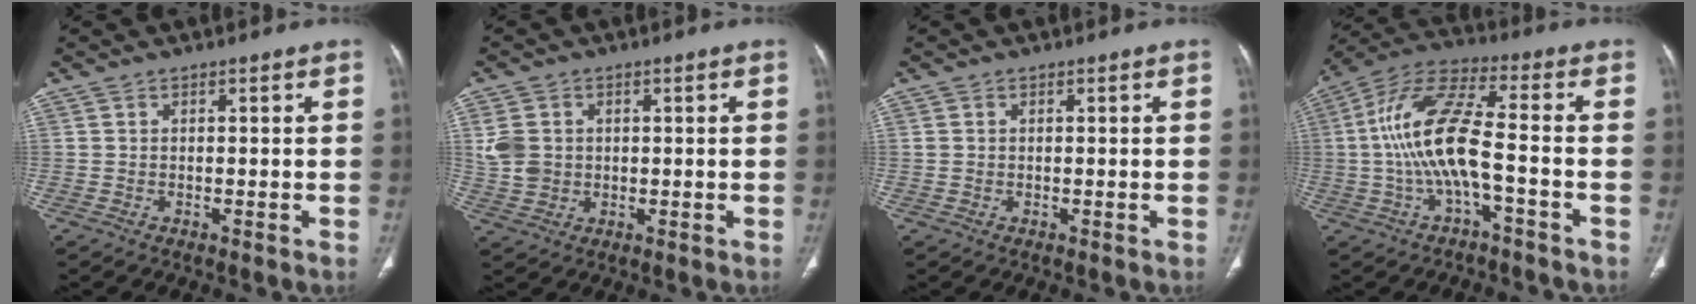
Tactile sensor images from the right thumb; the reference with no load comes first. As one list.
[{"total": 5.8, "force": [0.8, 4.8, 3.0], "torque": [-0.051, 0.001, 0.022]}, {"total": 0.8, "force": [0.1, 0.7, 0.4], "torque": [-0.009, 0.004, 0.005]}, {"total": 13.7, "force": [-2.2, 4.2, 12.9], "torque": [-0.277, 0.046, -0.041]}]